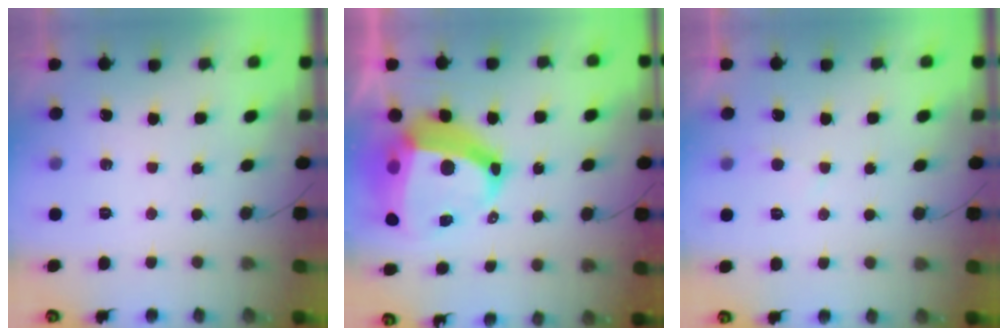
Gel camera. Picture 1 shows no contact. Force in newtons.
{"total": 18.4, "press": 18.3, "slide": 2.1}
{"total": 1.7, "press": 1.6, "slide": 0.2}